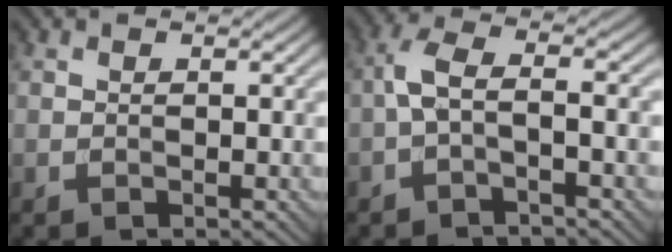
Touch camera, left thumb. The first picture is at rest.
{"total": 4.0, "force": [-1.3, 1.2, 3.6], "torque": [-0.080, 0.012, -0.035]}